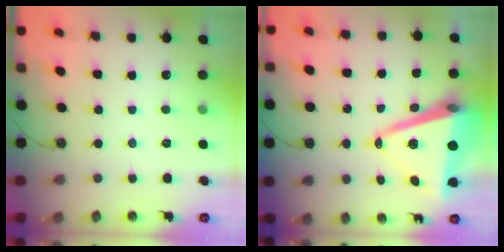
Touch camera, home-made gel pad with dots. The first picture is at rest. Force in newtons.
{"total": 15.5, "press": 15.0, "slide": 4.0}